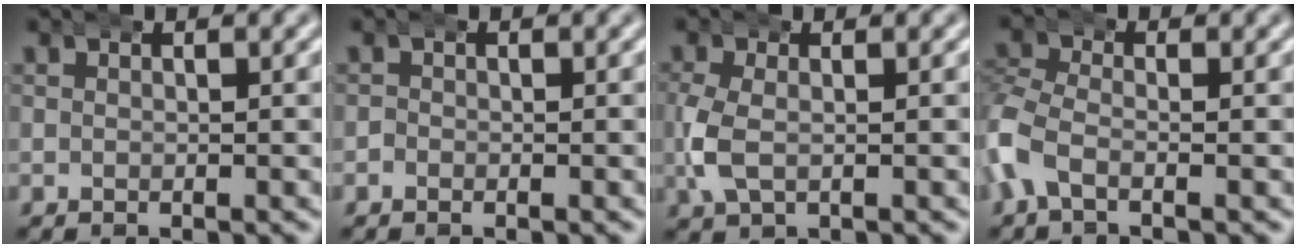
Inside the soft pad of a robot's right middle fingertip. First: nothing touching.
{"total": 0.5, "force": [-0.5, 0.0, -0.2], "torque": [0.002, -0.003, -0.009]}
{"total": 2.7, "force": [-0.4, 1.9, 1.9], "torque": [-0.059, -0.002, -0.003]}
{"total": 3.0, "force": [-1.5, 2.1, 1.6], "torque": [-0.074, -0.015, -0.025]}